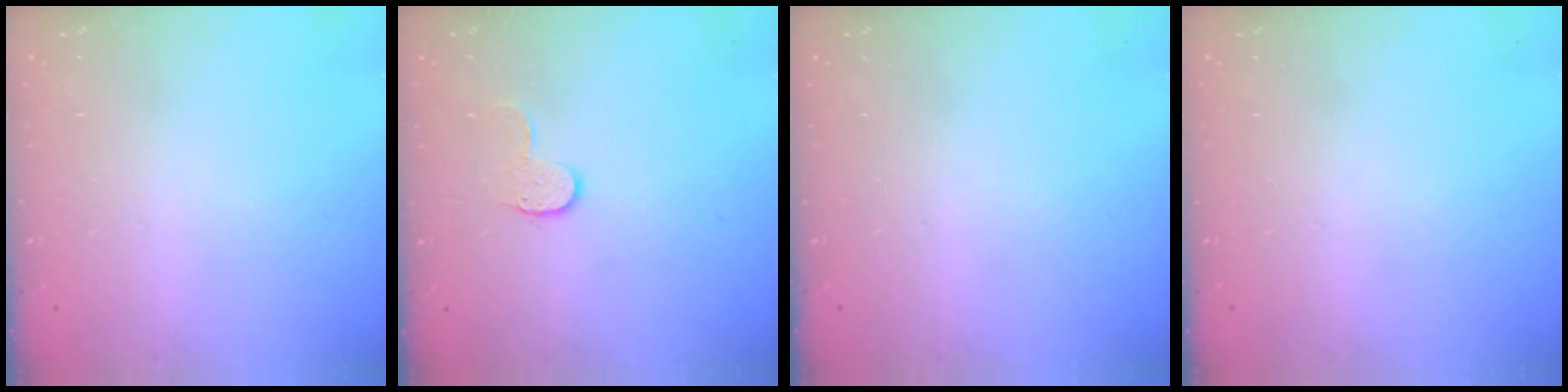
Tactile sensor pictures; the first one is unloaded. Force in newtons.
{"total": 5.5, "press": 5.5, "slide": 0.6}
{"total": 0.0}
{"total": 0.0}